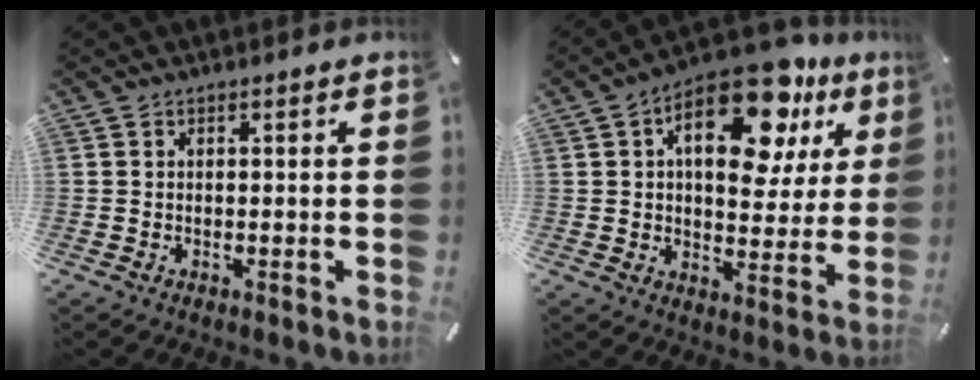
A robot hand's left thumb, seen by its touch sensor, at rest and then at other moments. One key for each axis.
{"total": 19.3, "fx": 9.8, "fy": 9.9, "fz": 13.4, "tx": -0.192, "ty": -0.049, "tz": 0.159}